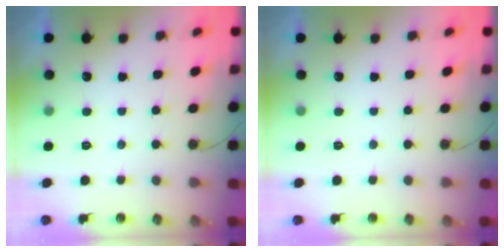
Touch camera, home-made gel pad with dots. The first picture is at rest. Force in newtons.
{"total": 0.0}